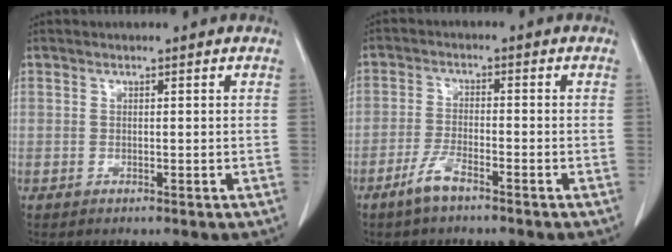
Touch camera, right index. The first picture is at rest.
{"total": 4.0, "force": [-3.0, 0.6, 2.6], "torque": [-0.057, -0.003, -0.058]}